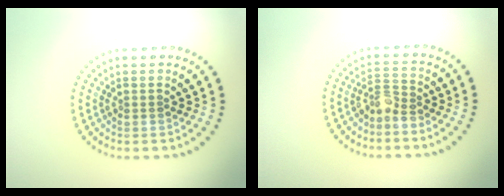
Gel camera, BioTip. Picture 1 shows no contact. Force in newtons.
{"total": 2.1, "press": 1.6, "slide": 1.4}